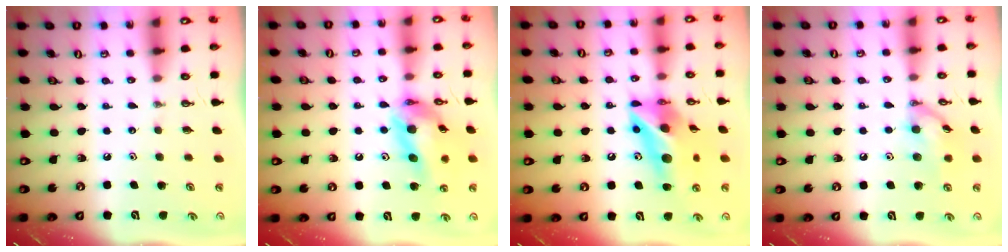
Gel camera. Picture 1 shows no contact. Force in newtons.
{"total": 15.2, "press": 15.1, "slide": 1.7}
{"total": 15.5, "press": 15.4, "slide": 1.7}
{"total": 11.4, "press": 11.4, "slide": 0.3}